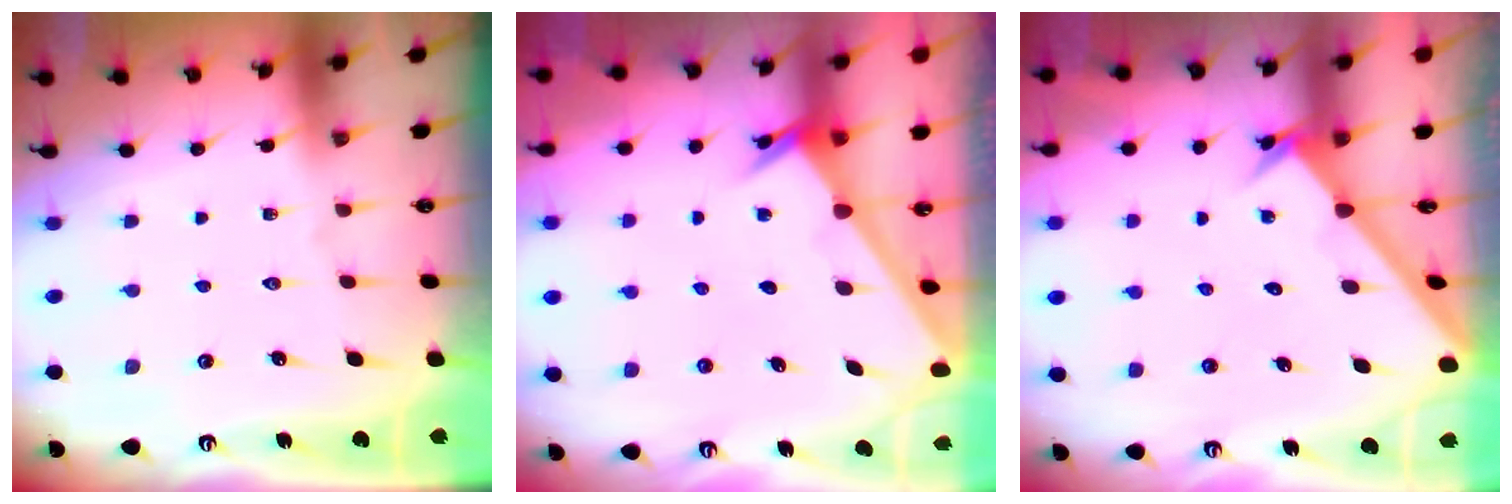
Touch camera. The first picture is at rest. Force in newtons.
{"total": 2.4, "press": 2.4, "slide": 0.2}
{"total": 1.9, "press": 1.9, "slide": 0.2}